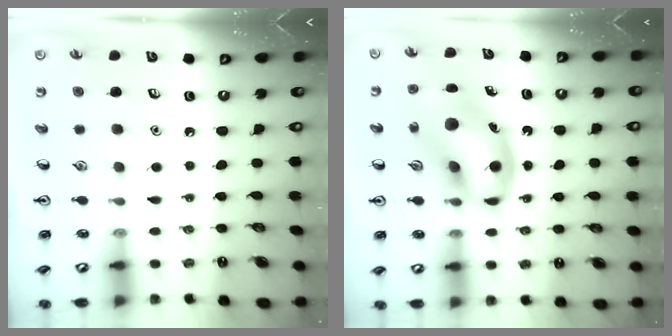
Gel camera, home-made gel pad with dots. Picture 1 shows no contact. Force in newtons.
{"total": 13.2, "press": 12.7, "slide": 3.7}